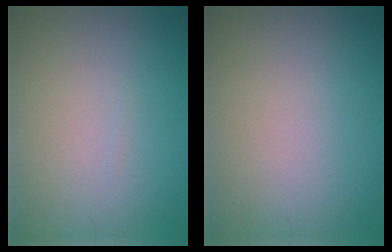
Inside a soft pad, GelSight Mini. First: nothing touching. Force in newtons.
{"total": 0.0}